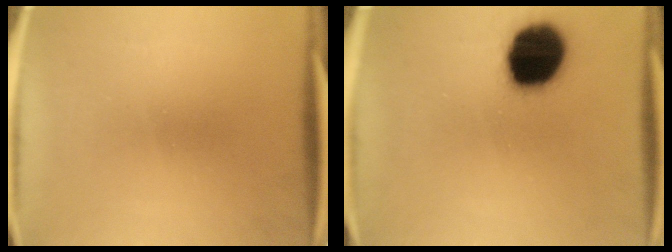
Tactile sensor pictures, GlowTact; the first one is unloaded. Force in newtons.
{"total": 20.0}